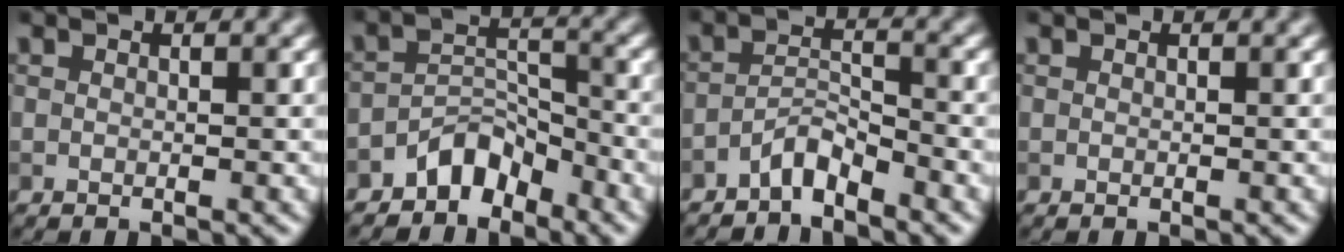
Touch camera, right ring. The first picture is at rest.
{"total": 3.6, "force": [-2.9, 1.8, 1.2], "torque": [-0.011, 0.016, -0.056]}
{"total": 2.6, "force": [-2.3, 0.5, 1.1], "torque": [-0.020, 0.013, -0.046]}
{"total": 0.0}